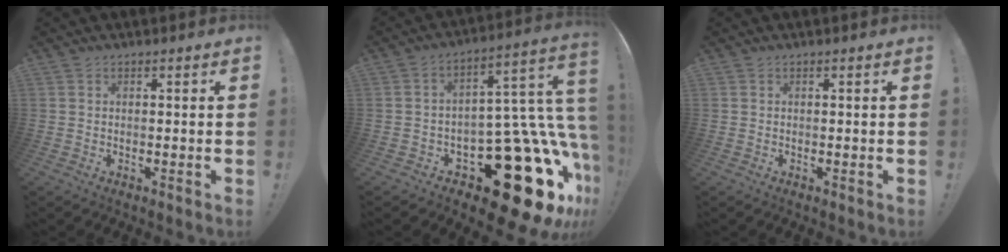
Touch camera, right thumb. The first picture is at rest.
{"total": 29.6, "force": [-12.2, 14.3, 22.9], "torque": [-0.235, 0.047, -0.156]}
{"total": 0.0}